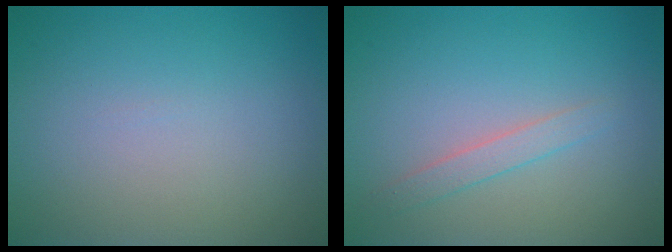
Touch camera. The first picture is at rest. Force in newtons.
{"total": 1.4, "press": 1.3, "slide": 0.1}